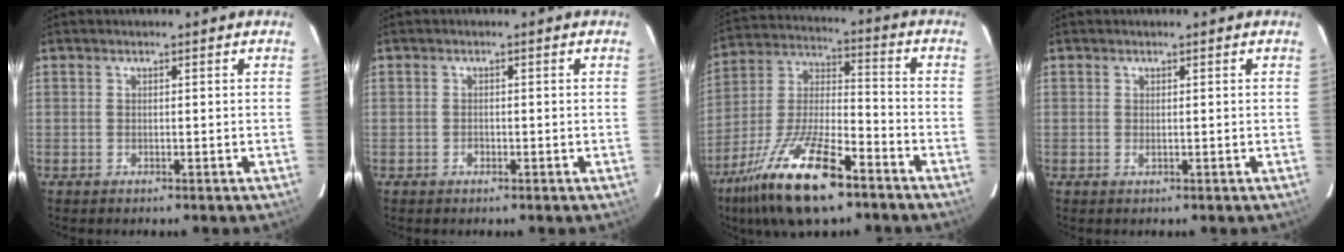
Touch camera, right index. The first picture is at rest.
{"total": 1.0, "force": [-0.5, 0.8, 0.4], "torque": [-0.007, 0.002, -0.008]}
{"total": 20.3, "force": [-12.6, 6.7, 14.4], "torque": [-0.293, -0.021, -0.232]}
{"total": 0.6, "force": [0.0, 0.1, 0.6], "torque": [-0.012, 0.000, 0.001]}